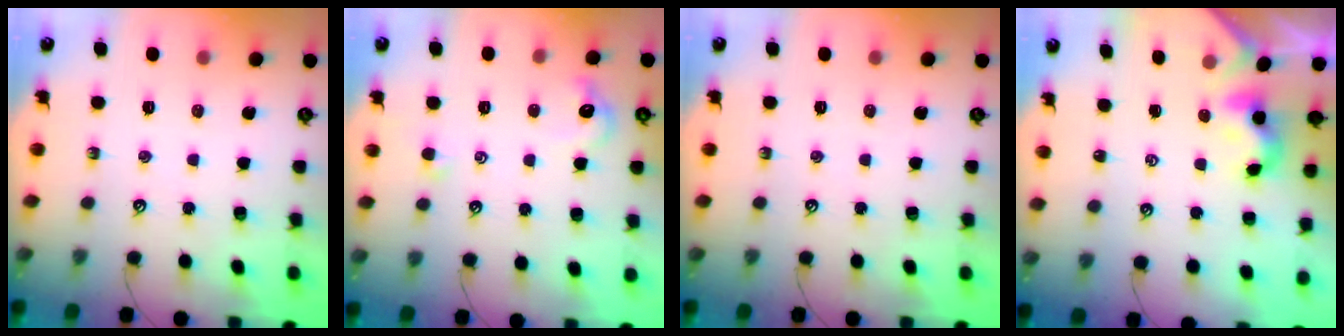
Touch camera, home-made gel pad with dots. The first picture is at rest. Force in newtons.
{"total": 2.6, "press": 2.5, "slide": 0.5}
{"total": 0.0}
{"total": 2.2, "press": 2.2, "slide": 0.2}